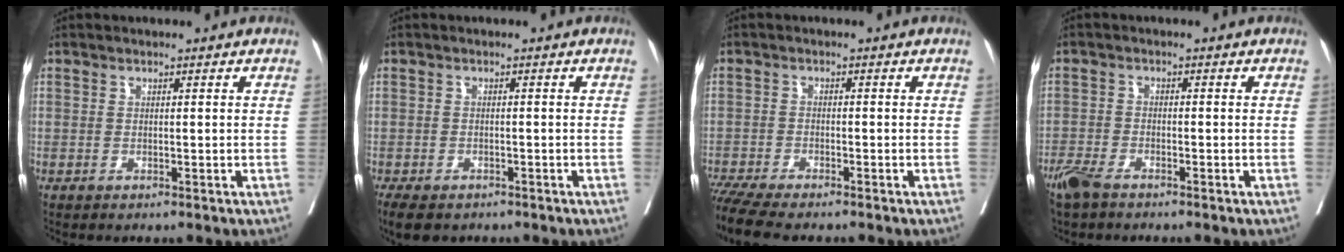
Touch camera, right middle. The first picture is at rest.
{"total": 7.4, "force": [-5.4, 3.8, 3.4], "torque": [-0.061, -0.008, -0.076]}
{"total": 7.3, "force": [-6.4, 0.6, 3.5], "torque": [-0.054, -0.013, -0.106]}
{"total": 4.0, "force": [-3.3, 1.1, 2.0], "torque": [-0.041, -0.006, -0.064]}